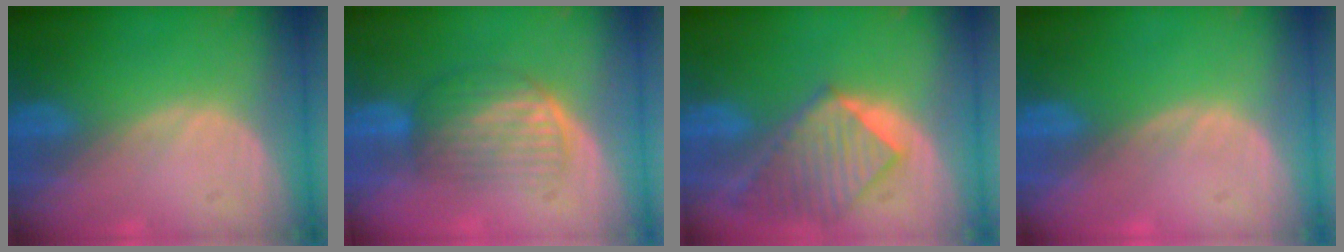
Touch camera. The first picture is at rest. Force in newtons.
{"total": 5.8, "press": 5.5, "slide": 2.0}
{"total": 8.8, "press": 7.9, "slide": 3.9}
{"total": 0.0}